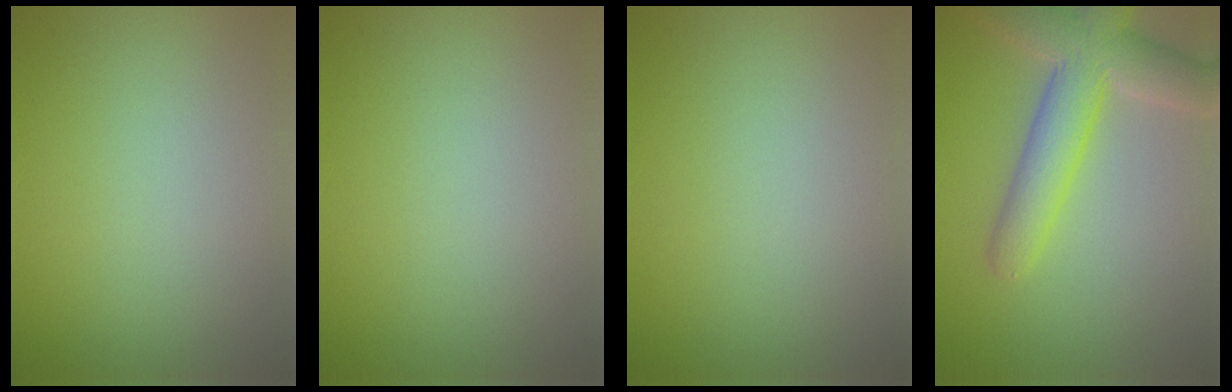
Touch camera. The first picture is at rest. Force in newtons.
{"total": 0.0}
{"total": 0.0}
{"total": 6.7, "press": 6.7, "slide": 0.3}